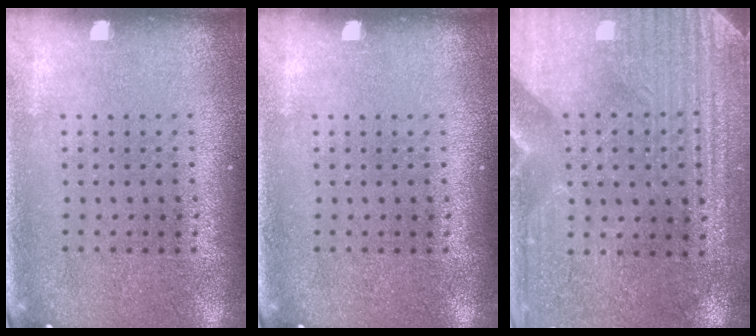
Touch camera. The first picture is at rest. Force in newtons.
{"total": 0.0}
{"total": 3.4, "press": 3.2, "slide": 1.2}